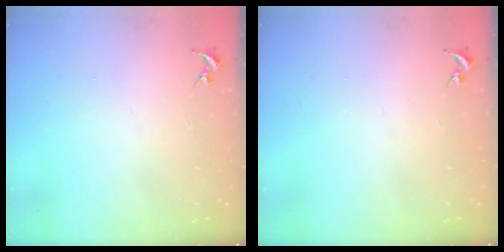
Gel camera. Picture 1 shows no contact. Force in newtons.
{"total": 0.0}